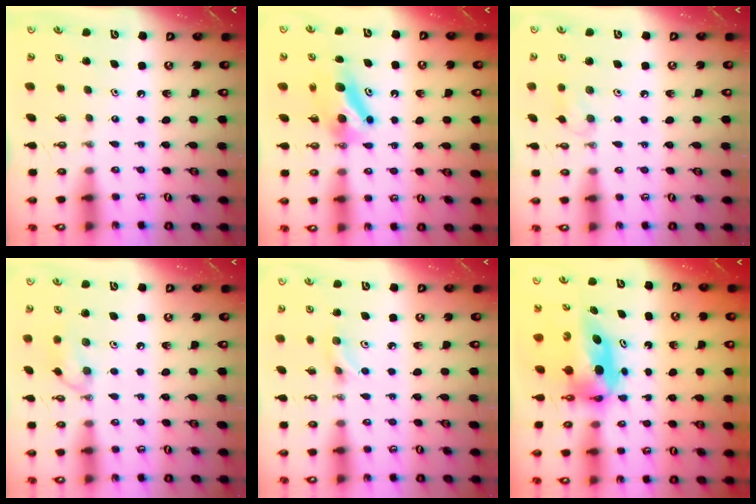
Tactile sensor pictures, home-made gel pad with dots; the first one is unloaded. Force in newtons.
{"total": 6.5, "press": 6.3, "slide": 1.6}
{"total": 5.6, "press": 5.5, "slide": 1.3}
{"total": 8.5, "press": 8.4, "slide": 1.6}
{"total": 4.2, "press": 4.1, "slide": 0.7}
{"total": 6.4, "press": 6.4, "slide": 0.5}